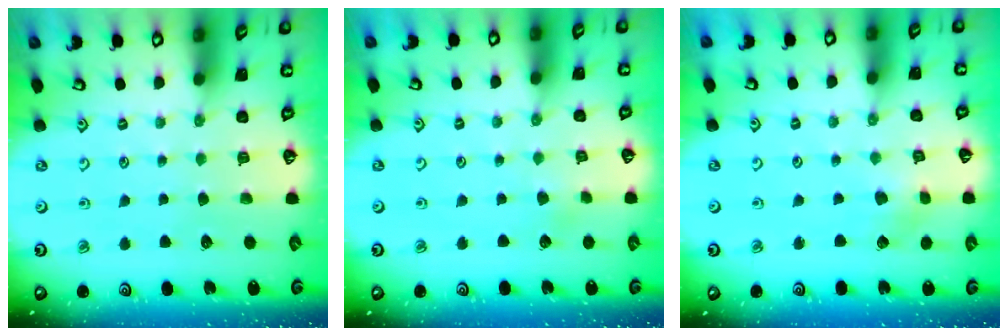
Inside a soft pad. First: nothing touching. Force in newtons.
{"total": 1.6, "press": 1.6, "slide": 0.0}
{"total": 3.3, "press": 3.3, "slide": 0.3}